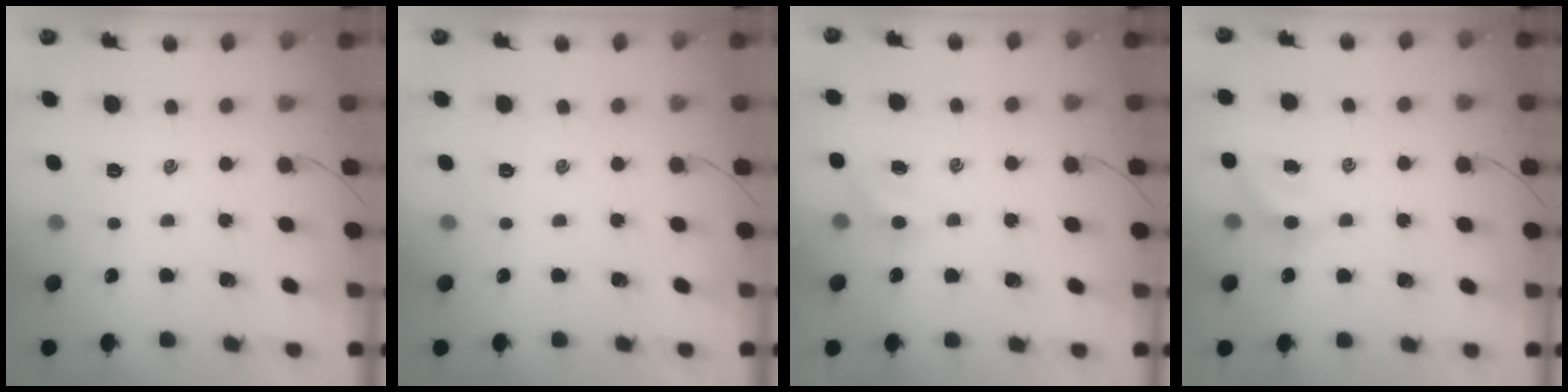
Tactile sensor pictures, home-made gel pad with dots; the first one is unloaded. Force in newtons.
{"total": 0.0}
{"total": 4.3, "press": 4.1, "slide": 1.3}
{"total": 5.8, "press": 5.7, "slide": 0.9}